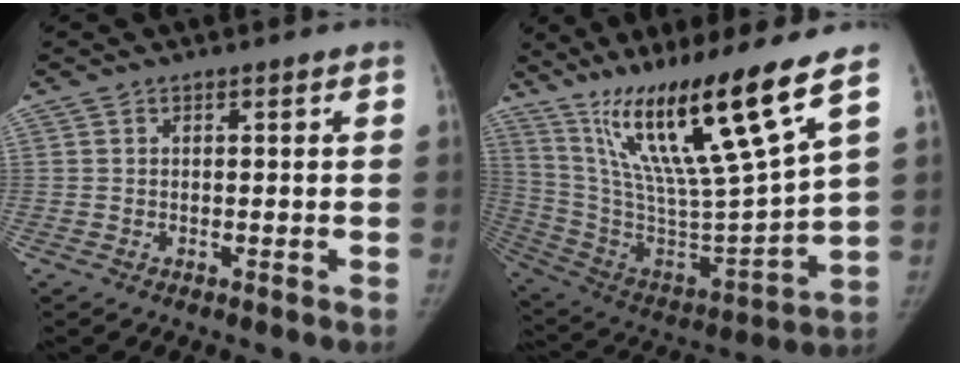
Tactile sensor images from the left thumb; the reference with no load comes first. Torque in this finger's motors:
{"motor_torque": [1.45, -0.25, 1.25, -1.52, 0.60]}